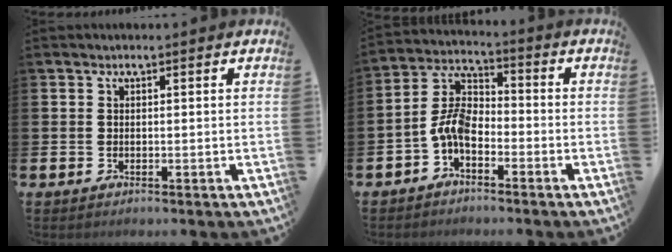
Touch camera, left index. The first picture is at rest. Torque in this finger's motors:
{"motor_torque": [1.36, 0.60, 0.25, 0.06]}